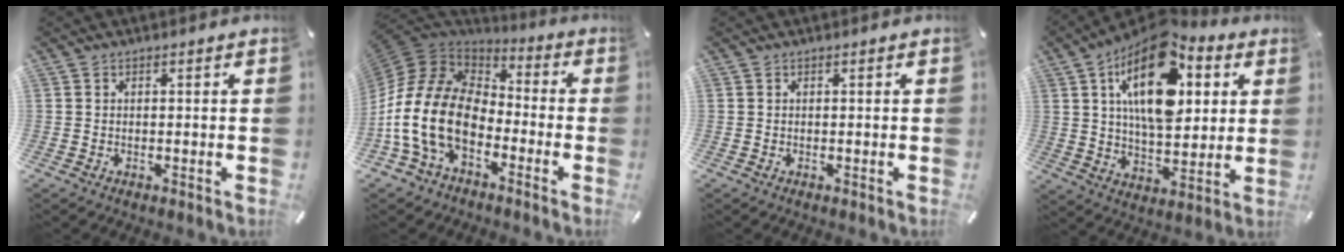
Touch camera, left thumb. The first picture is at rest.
{"total": 17.7, "force": [-6.7, 11.7, 11.5], "torque": [-0.264, 0.020, -0.124]}
{"total": 0.0}
{"total": 20.7, "force": [8.0, 11.3, 15.3], "torque": [-0.251, -0.029, 0.132]}